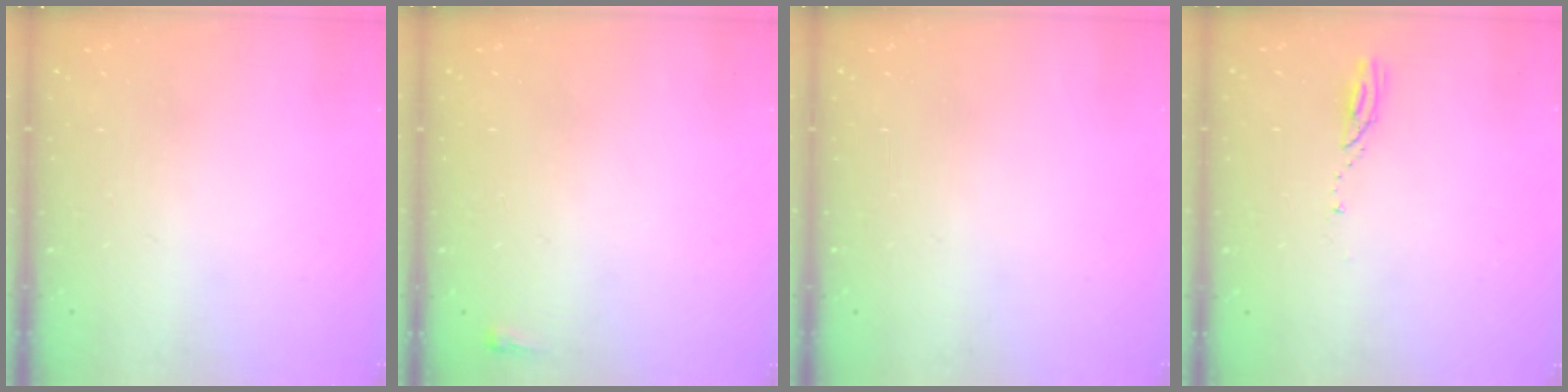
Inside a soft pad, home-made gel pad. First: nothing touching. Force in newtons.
{"total": 2.0, "press": 2.0, "slide": 0.5}
{"total": 0.0}
{"total": 3.2, "press": 3.2, "slide": 0.3}